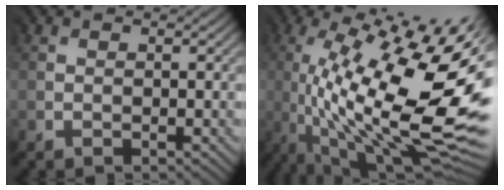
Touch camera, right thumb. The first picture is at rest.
{"total": 17.0, "force": [-3.5, 4.5, 16.0], "torque": [-0.287, -0.013, -0.060]}